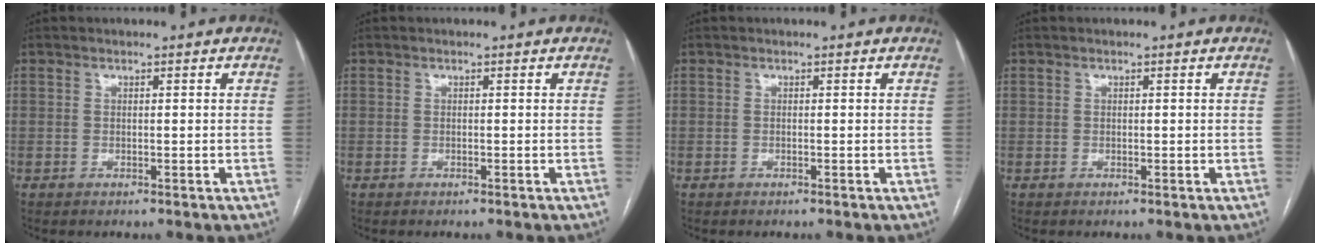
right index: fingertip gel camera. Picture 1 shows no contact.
{"total": 0.0}
{"total": 0.0}
{"total": 0.0}